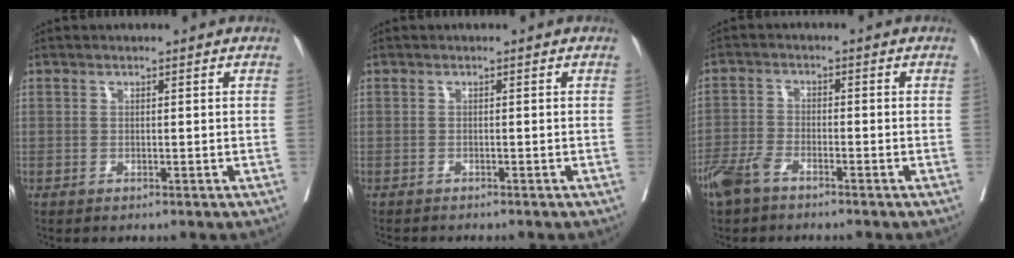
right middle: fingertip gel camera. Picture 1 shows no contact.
{"total": 2.8, "force": [-2.6, 0.4, 0.9], "torque": [-0.014, -0.006, -0.037]}
{"total": 4.3, "force": [-3.2, 0.9, 2.8], "torque": [-0.067, -0.005, -0.068]}